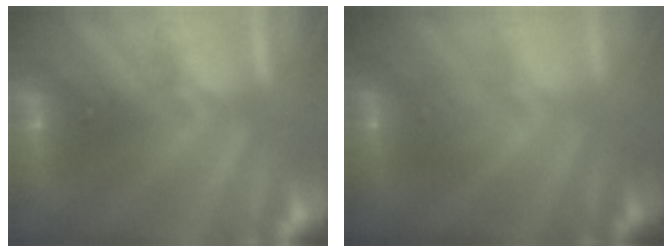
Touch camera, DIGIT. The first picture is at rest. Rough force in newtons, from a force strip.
{"total": 1.6}